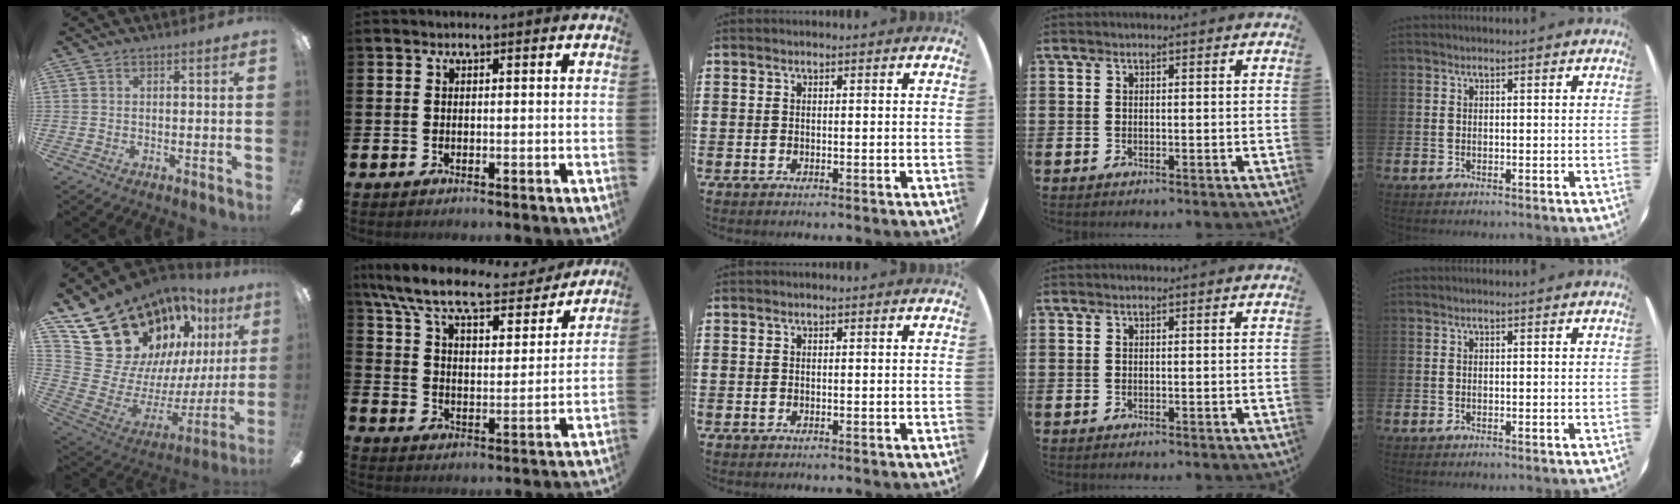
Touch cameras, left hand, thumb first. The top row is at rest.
{"thumb": {"total": 22.9, "force": [17.6, 12.9, 6.7], "torque": [-0.105, -0.137, 0.359]}, "index": {"total": 10.2, "force": [8.8, 2.0, 4.6], "torque": [-0.127, -0.052, 0.149]}}